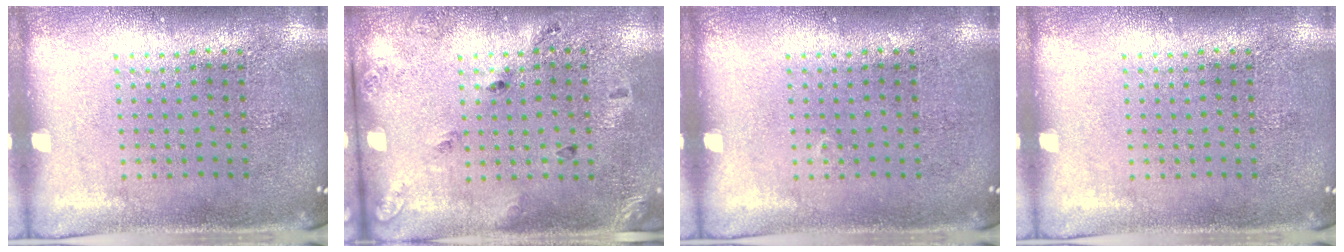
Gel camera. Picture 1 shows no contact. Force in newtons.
{"total": 1.7, "press": 1.0, "slide": 1.4}
{"total": 0.0}
{"total": 0.0}